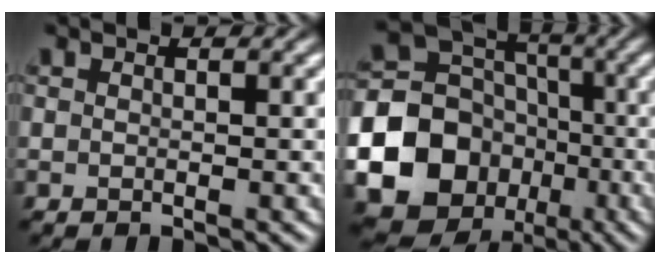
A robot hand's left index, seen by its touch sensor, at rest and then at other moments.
{"total": 24.0, "force": [-8.2, 22.0, 5.1], "torque": [-0.166, -0.051, -0.143]}